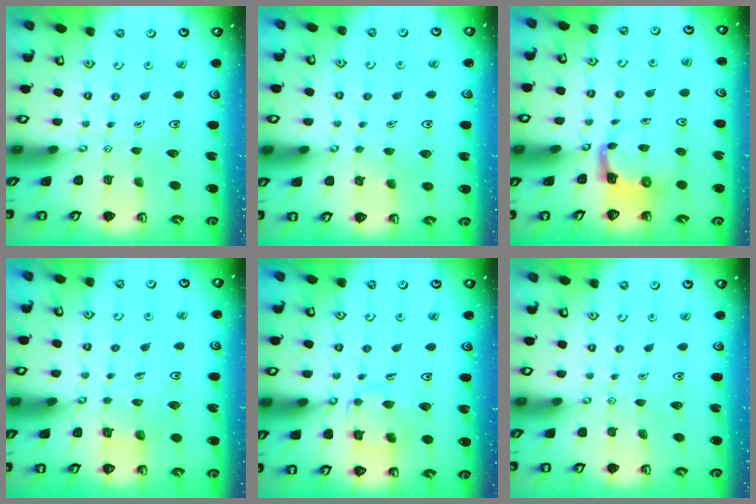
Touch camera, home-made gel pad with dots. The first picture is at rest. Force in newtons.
{"total": 3.4, "press": 3.4, "slide": 0.3}
{"total": 3.9, "press": 3.9, "slide": 0.6}
{"total": 3.5, "press": 3.4, "slide": 0.3}
{"total": 10.3, "press": 10.2, "slide": 0.7}
{"total": 0.0}